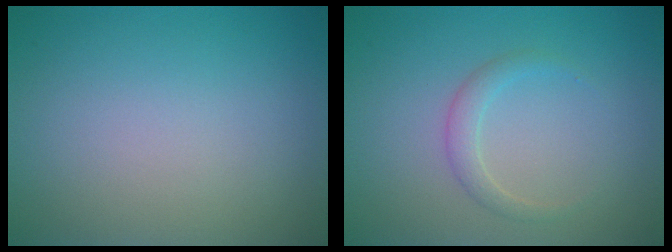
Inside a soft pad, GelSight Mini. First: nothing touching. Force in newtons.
{"total": 1.4, "press": 1.4, "slide": 0.0}